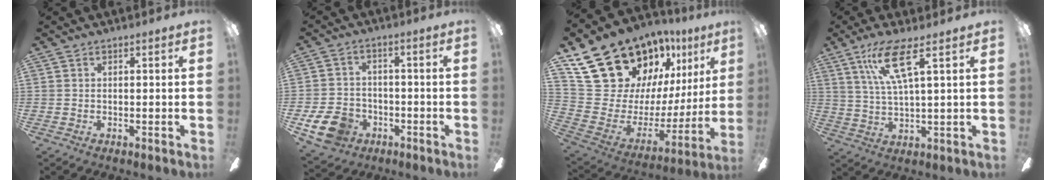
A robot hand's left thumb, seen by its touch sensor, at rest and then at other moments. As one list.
[{"total": 9.9, "force": [-5.0, 7.0, 4.8], "torque": [-0.114, 0.029, -0.090]}, {"total": 23.8, "force": [18.0, 12.5, 9.2], "torque": [-0.168, -0.119, 0.354]}, {"total": 10.9, "force": [5.5, 2.1, 9.2], "torque": [-0.187, 0.002, 0.098]}]